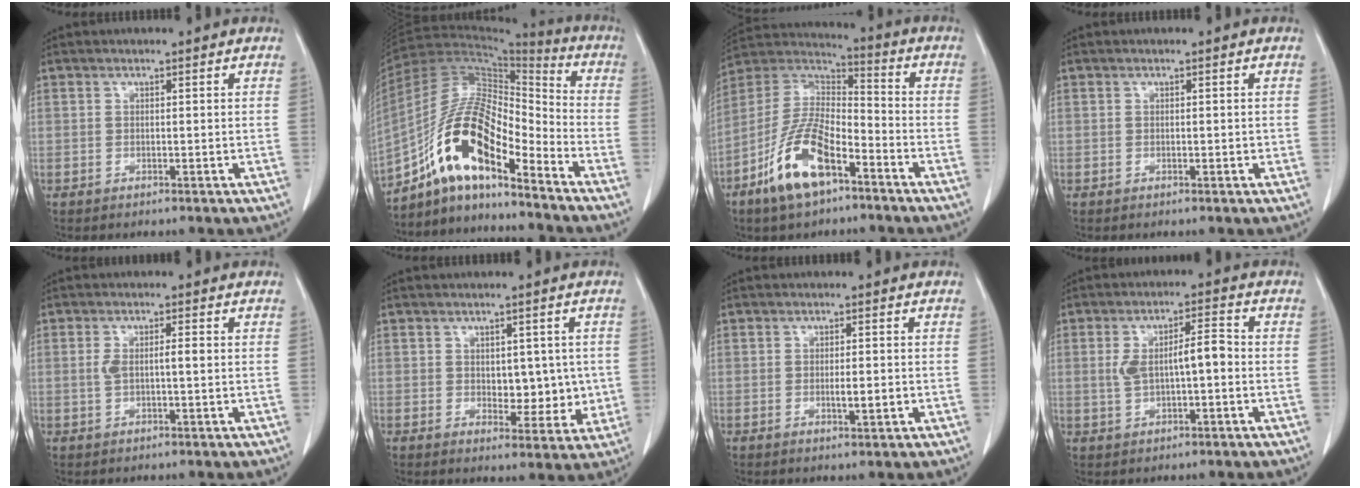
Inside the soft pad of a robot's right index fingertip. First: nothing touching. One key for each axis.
{"total": 15.4, "fx": -9.6, "fy": 4.0, "fz": 11.3, "tx": -0.222, "ty": 0.031, "tz": -0.171}
{"total": 13.8, "fx": -7.4, "fy": 5.0, "fz": 10.5, "tx": -0.219, "ty": 0.004, "tz": -0.138}
{"total": 0.5, "fx": -0.1, "fy": 0.3, "fz": 0.4, "tx": -0.009, "ty": 0.001, "tz": 0.000}
{"total": 3.0, "fx": 0.1, "fy": 0.7, "fz": 2.9, "tx": -0.059, "ty": 0.013, "tz": 0.008}
{"total": 6.0, "fx": 0.1, "fy": 3.6, "fz": 4.8, "tx": -0.051, "ty": 0.001, "tz": 0.012}
{"total": 2.4, "fx": -0.5, "fy": 0.4, "fz": 2.3, "tx": -0.045, "ty": -0.004, "tz": -0.006}
{"total": 6.5, "fx": -0.1, "fy": 2.0, "fz": 6.2, "tx": -0.117, "ty": 0.023, "tz": 0.005}